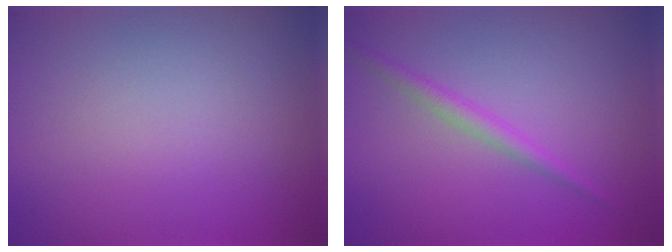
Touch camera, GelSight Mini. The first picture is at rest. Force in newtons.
{"total": 1.7, "press": 1.7, "slide": 0.1}